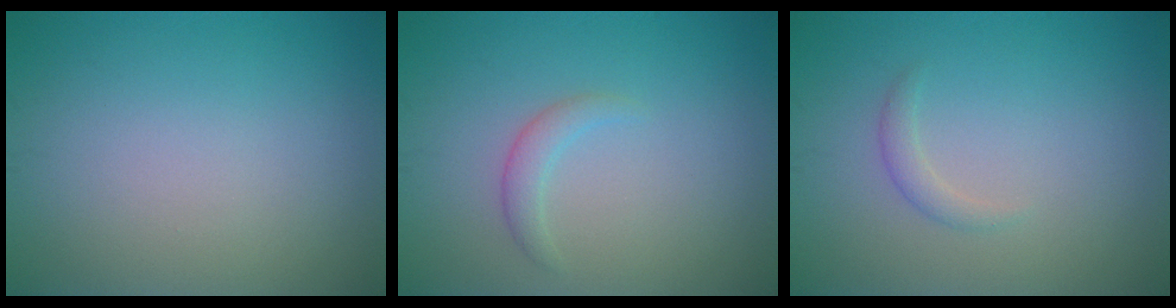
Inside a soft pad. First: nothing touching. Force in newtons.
{"total": 1.4, "press": 1.4, "slide": 0.2}
{"total": 1.1, "press": 1.1, "slide": 0.0}